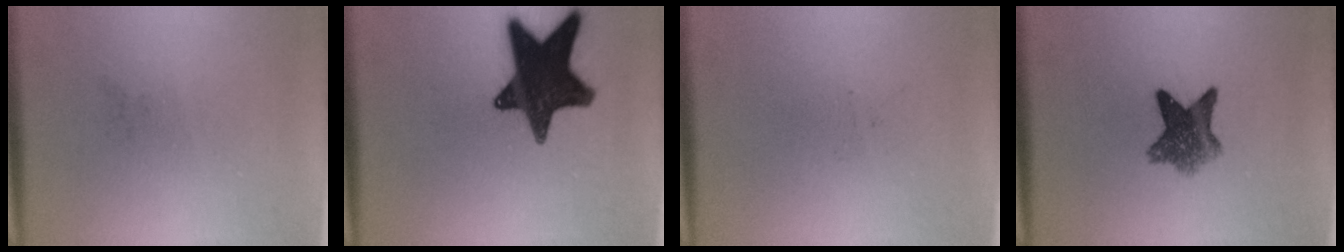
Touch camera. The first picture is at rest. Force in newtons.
{"total": 17.7}
{"total": 0.0}
{"total": 6.8}